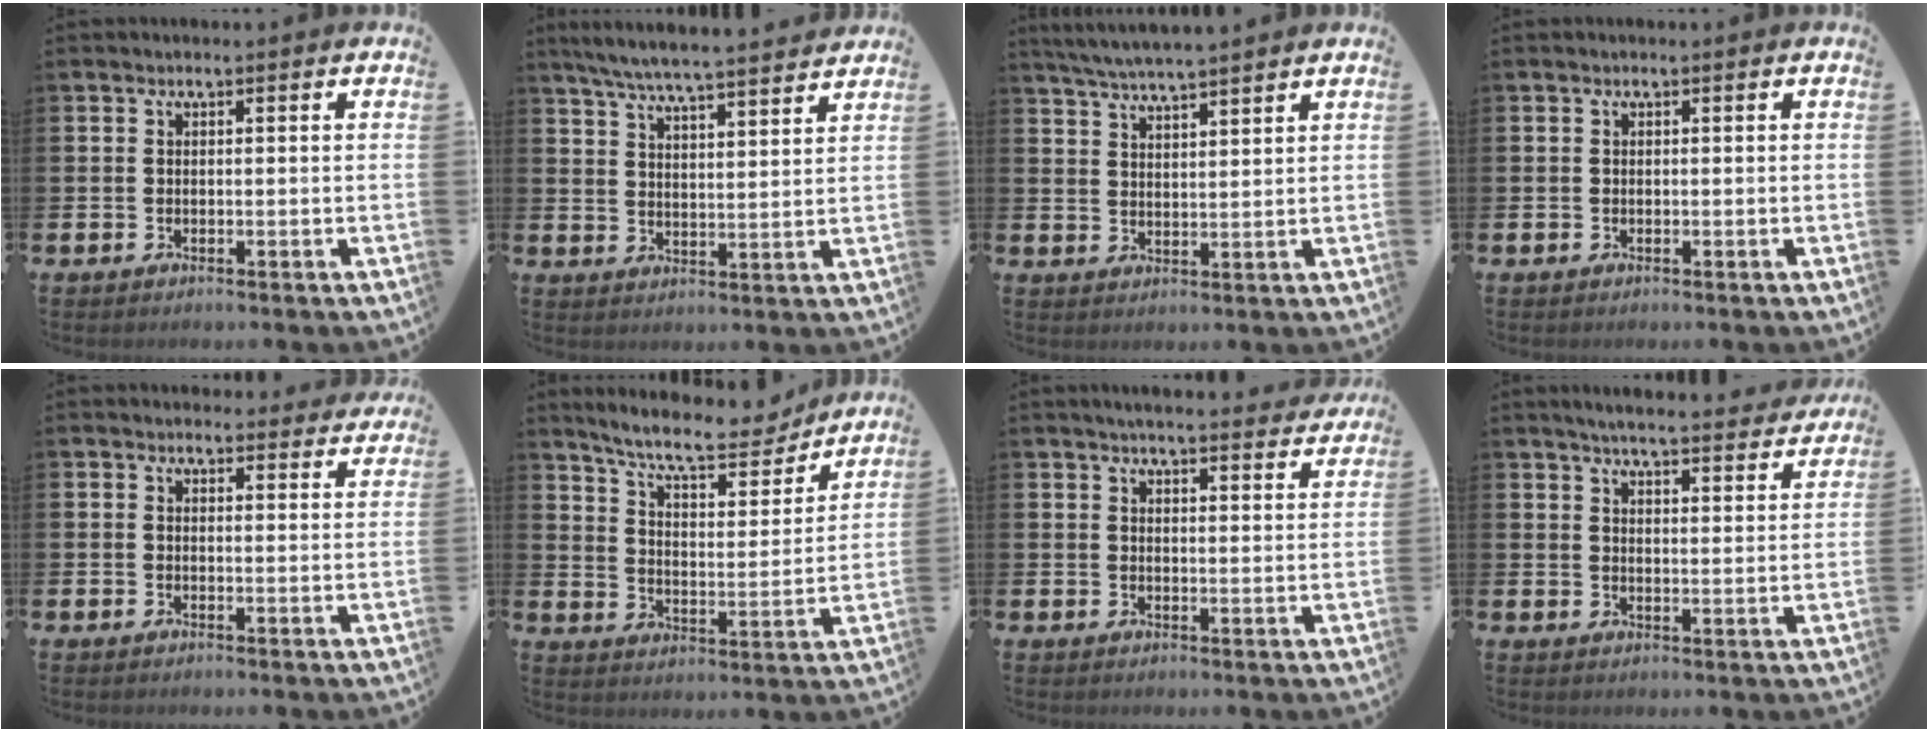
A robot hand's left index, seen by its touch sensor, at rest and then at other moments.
{"total": 6.3, "force": [6.1, 0.0, 1.9], "torque": [-0.058, -0.039, 0.106]}
{"total": 4.7, "force": [4.5, -0.3, 1.0], "torque": [-0.036, -0.021, 0.082]}
{"total": 0.0}
{"total": 2.2, "force": [2.1, 0.6, -0.1], "torque": [0.008, -0.013, 0.037]}
{"total": 10.0, "force": [9.1, 2.0, 3.8], "torque": [-0.099, -0.055, 0.156]}
{"total": 4.4, "force": [4.3, 0.1, 0.9], "torque": [-0.015, -0.025, 0.074]}
{"total": 5.3, "force": [5.2, 0.2, 1.1], "torque": [-0.025, -0.040, 0.089]}